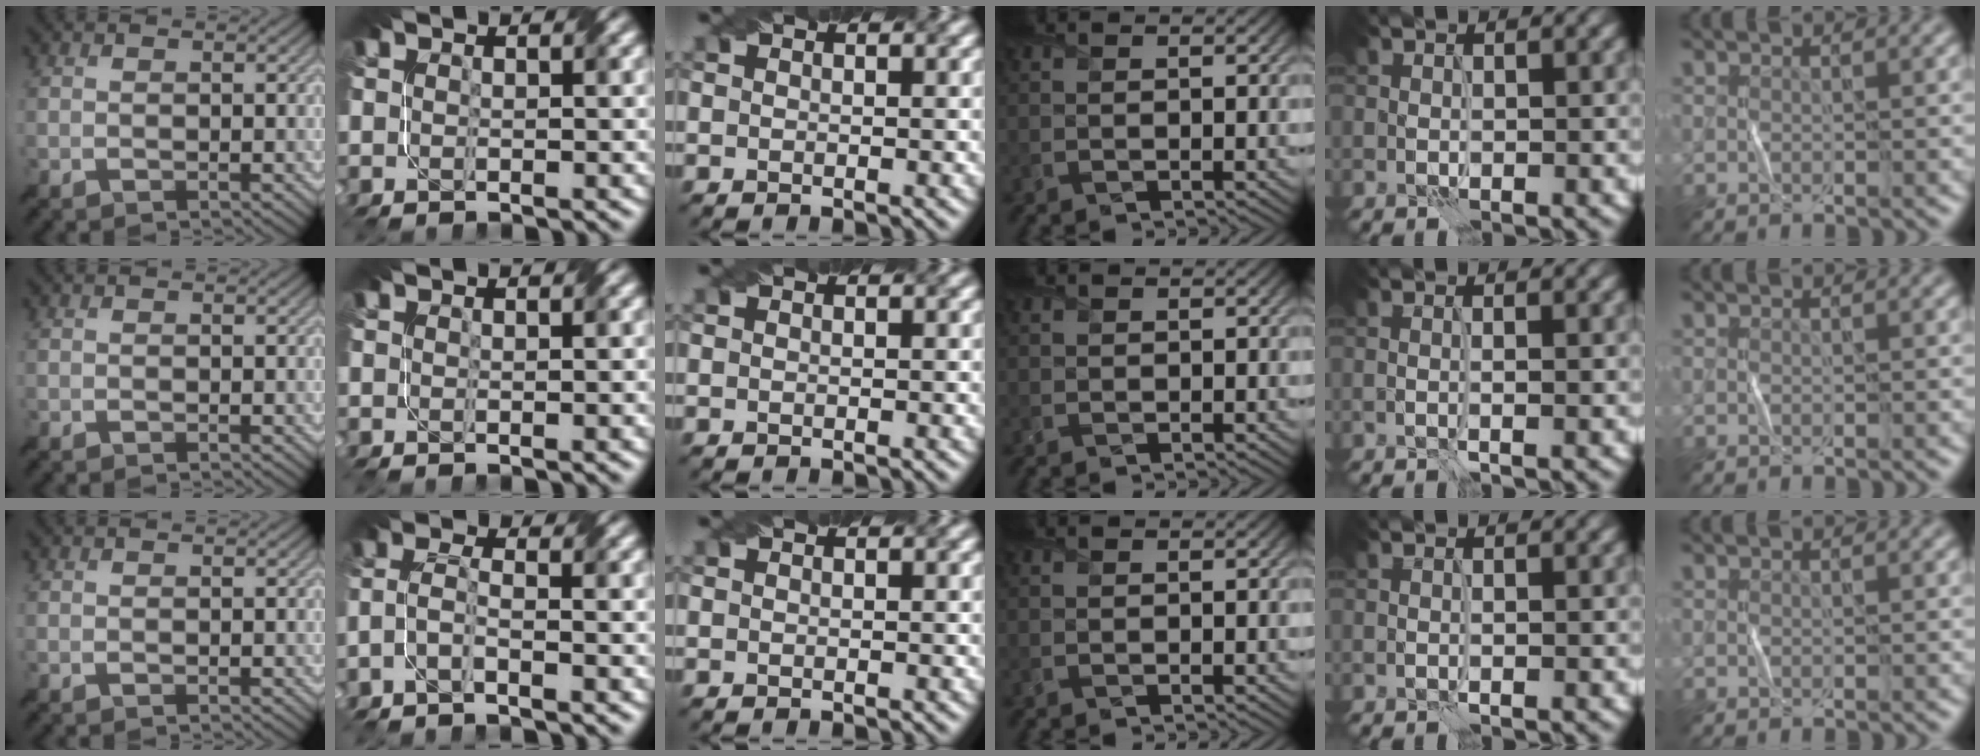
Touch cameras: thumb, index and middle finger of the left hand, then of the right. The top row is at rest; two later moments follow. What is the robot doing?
{"motion": "fold", "object": "bubble wrap"}